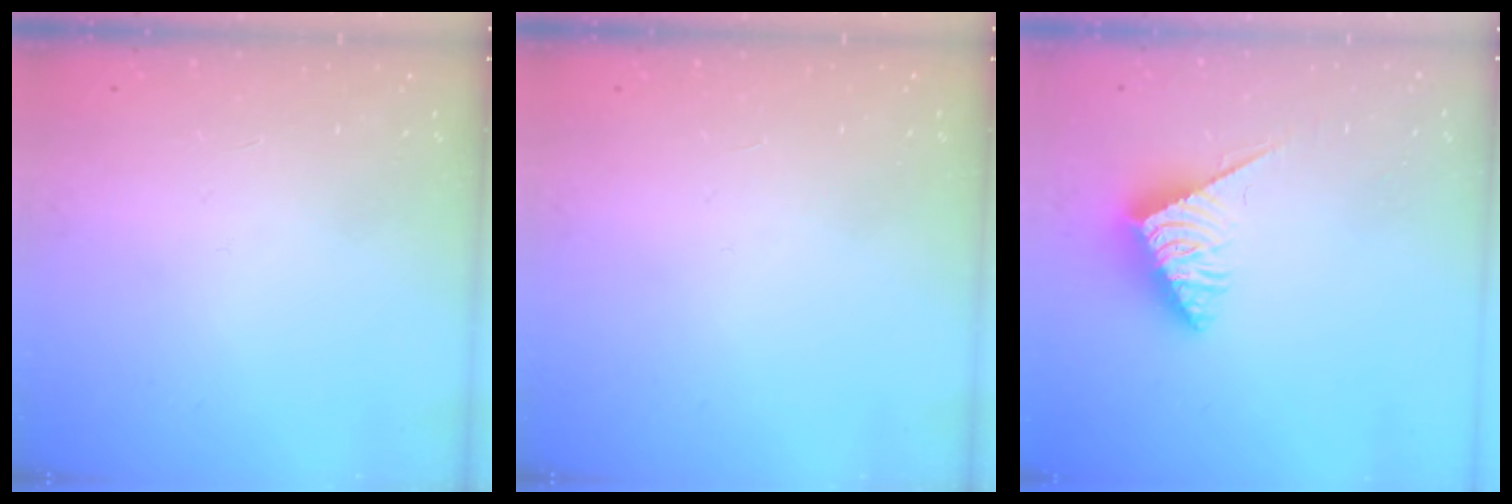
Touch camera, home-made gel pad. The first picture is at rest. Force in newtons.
{"total": 0.0}
{"total": 4.8, "press": 4.8, "slide": 0.5}